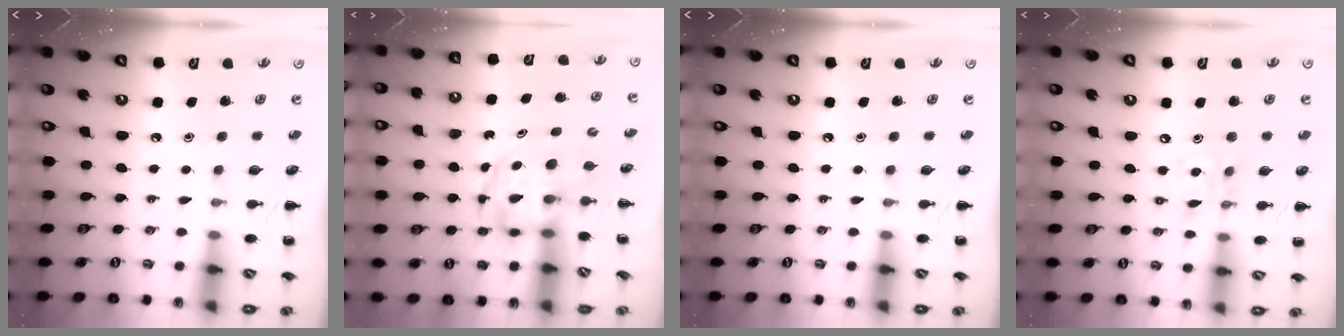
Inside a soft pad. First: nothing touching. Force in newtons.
{"total": 3.7, "press": 3.7, "slide": 0.2}
{"total": 0.0}
{"total": 9.1, "press": 8.9, "slide": 1.9}